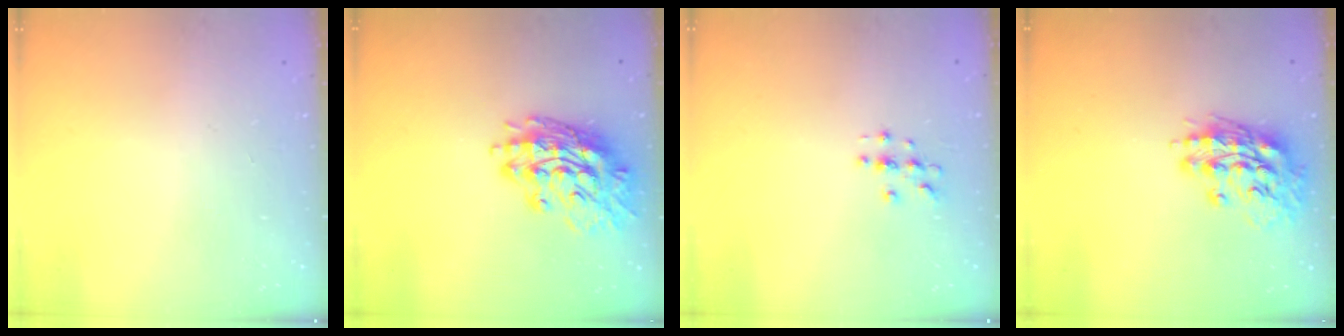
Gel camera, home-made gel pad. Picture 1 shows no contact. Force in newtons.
{"total": 16.9, "press": 16.8, "slide": 1.2}
{"total": 2.9, "press": 2.9, "slide": 0.3}
{"total": 13.2, "press": 13.1, "slide": 1.9}